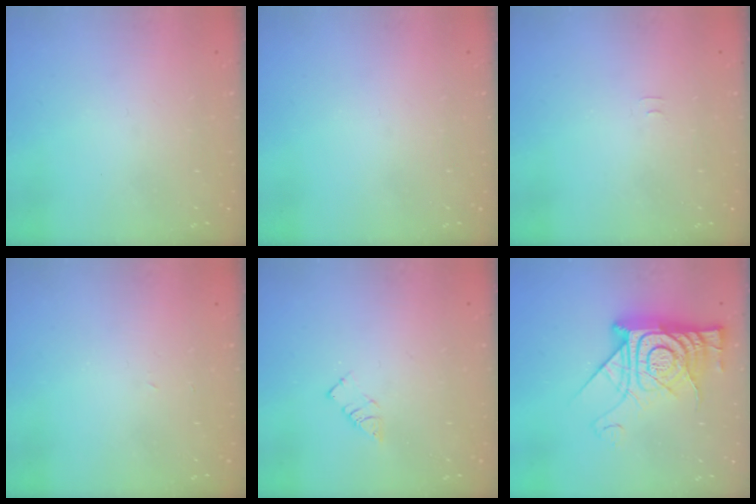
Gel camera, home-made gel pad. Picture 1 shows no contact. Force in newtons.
{"total": 0.0}
{"total": 3.9, "press": 3.9, "slide": 0.5}
{"total": 2.0, "press": 2.0, "slide": 0.3}
{"total": 3.3, "press": 3.3, "slide": 0.2}
{"total": 20.4, "press": 20.4, "slide": 1.8}